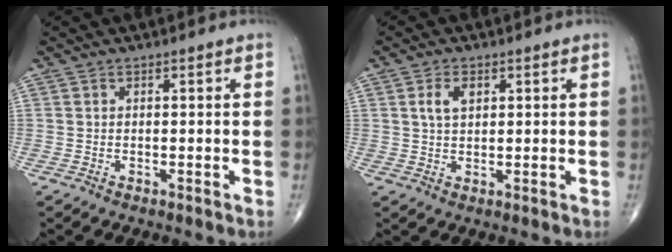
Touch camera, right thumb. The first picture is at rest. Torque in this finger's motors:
{"motor_torque": [0.85, 0.79, 0.37, 0.18, 0.16]}